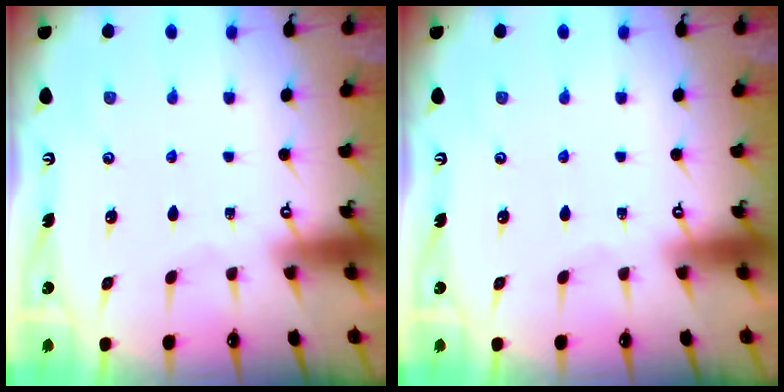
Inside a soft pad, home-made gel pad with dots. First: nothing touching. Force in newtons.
{"total": 0.0}